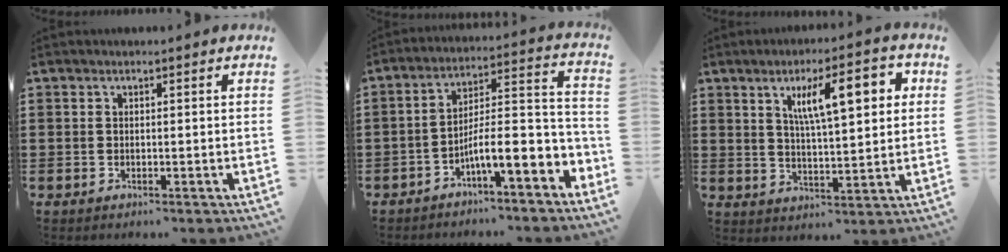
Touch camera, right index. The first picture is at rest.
{"total": 9.2, "force": [-5.0, 1.7, 7.6], "torque": [-0.129, -0.014, -0.093]}
{"total": 10.4, "force": [3.8, 3.2, 9.1], "torque": [-0.158, 0.005, 0.059]}